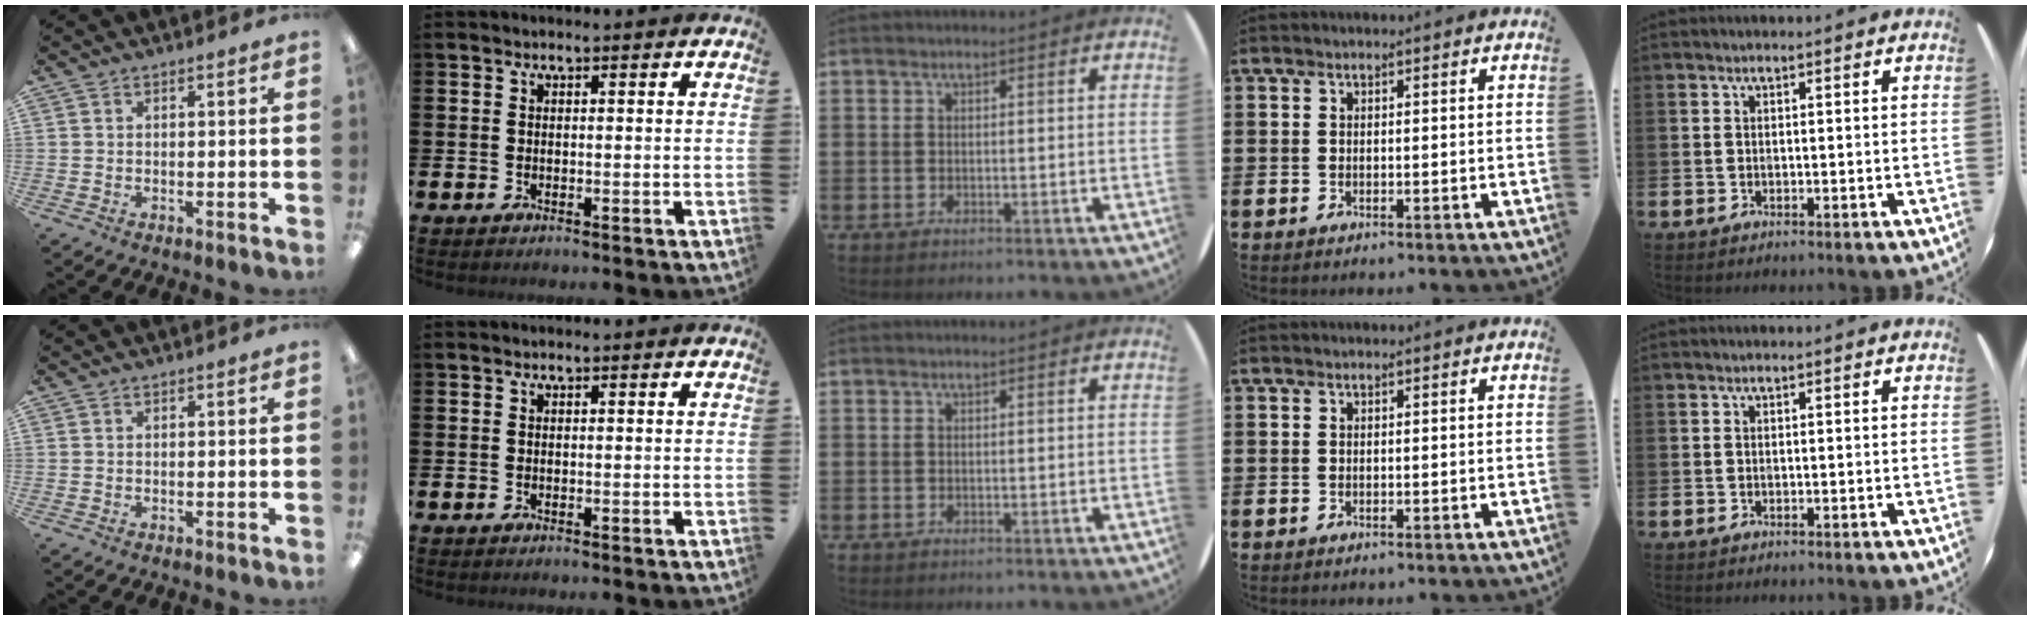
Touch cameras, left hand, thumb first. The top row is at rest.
{}